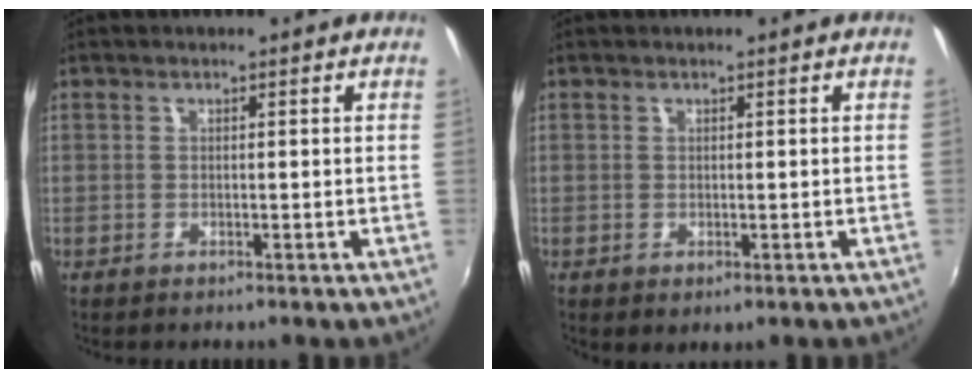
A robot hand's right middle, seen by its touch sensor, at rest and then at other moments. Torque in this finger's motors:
{"motor_torque": [1.08, -1.05, 0.22, 0.09]}